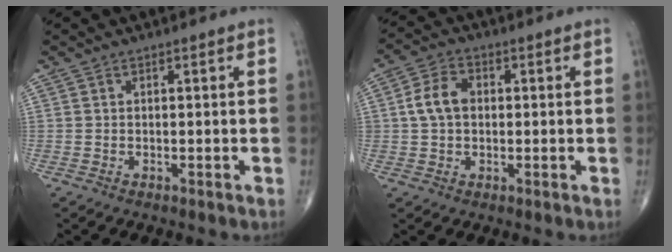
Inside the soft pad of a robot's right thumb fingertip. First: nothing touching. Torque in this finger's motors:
{"motor_torque": [0.10, 0.07, 0.53, 0.26, 0.05]}